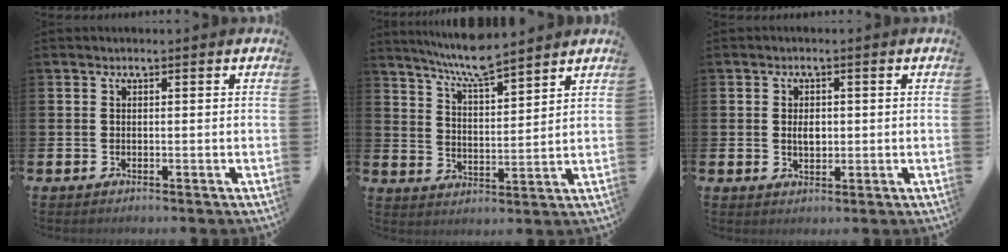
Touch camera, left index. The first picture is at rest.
{"total": 7.2, "force": [6.8, 0.4, 2.4], "torque": [-0.072, -0.034, 0.123]}
{"total": 2.3, "force": [0.2, 1.5, 1.7], "torque": [-0.018, 0.001, -0.002]}